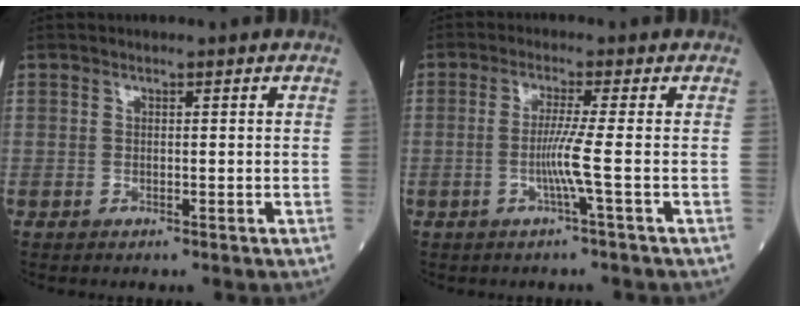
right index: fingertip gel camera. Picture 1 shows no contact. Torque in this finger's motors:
{"motor_torque": [0.62, -0.08, 0.34, 0.09]}